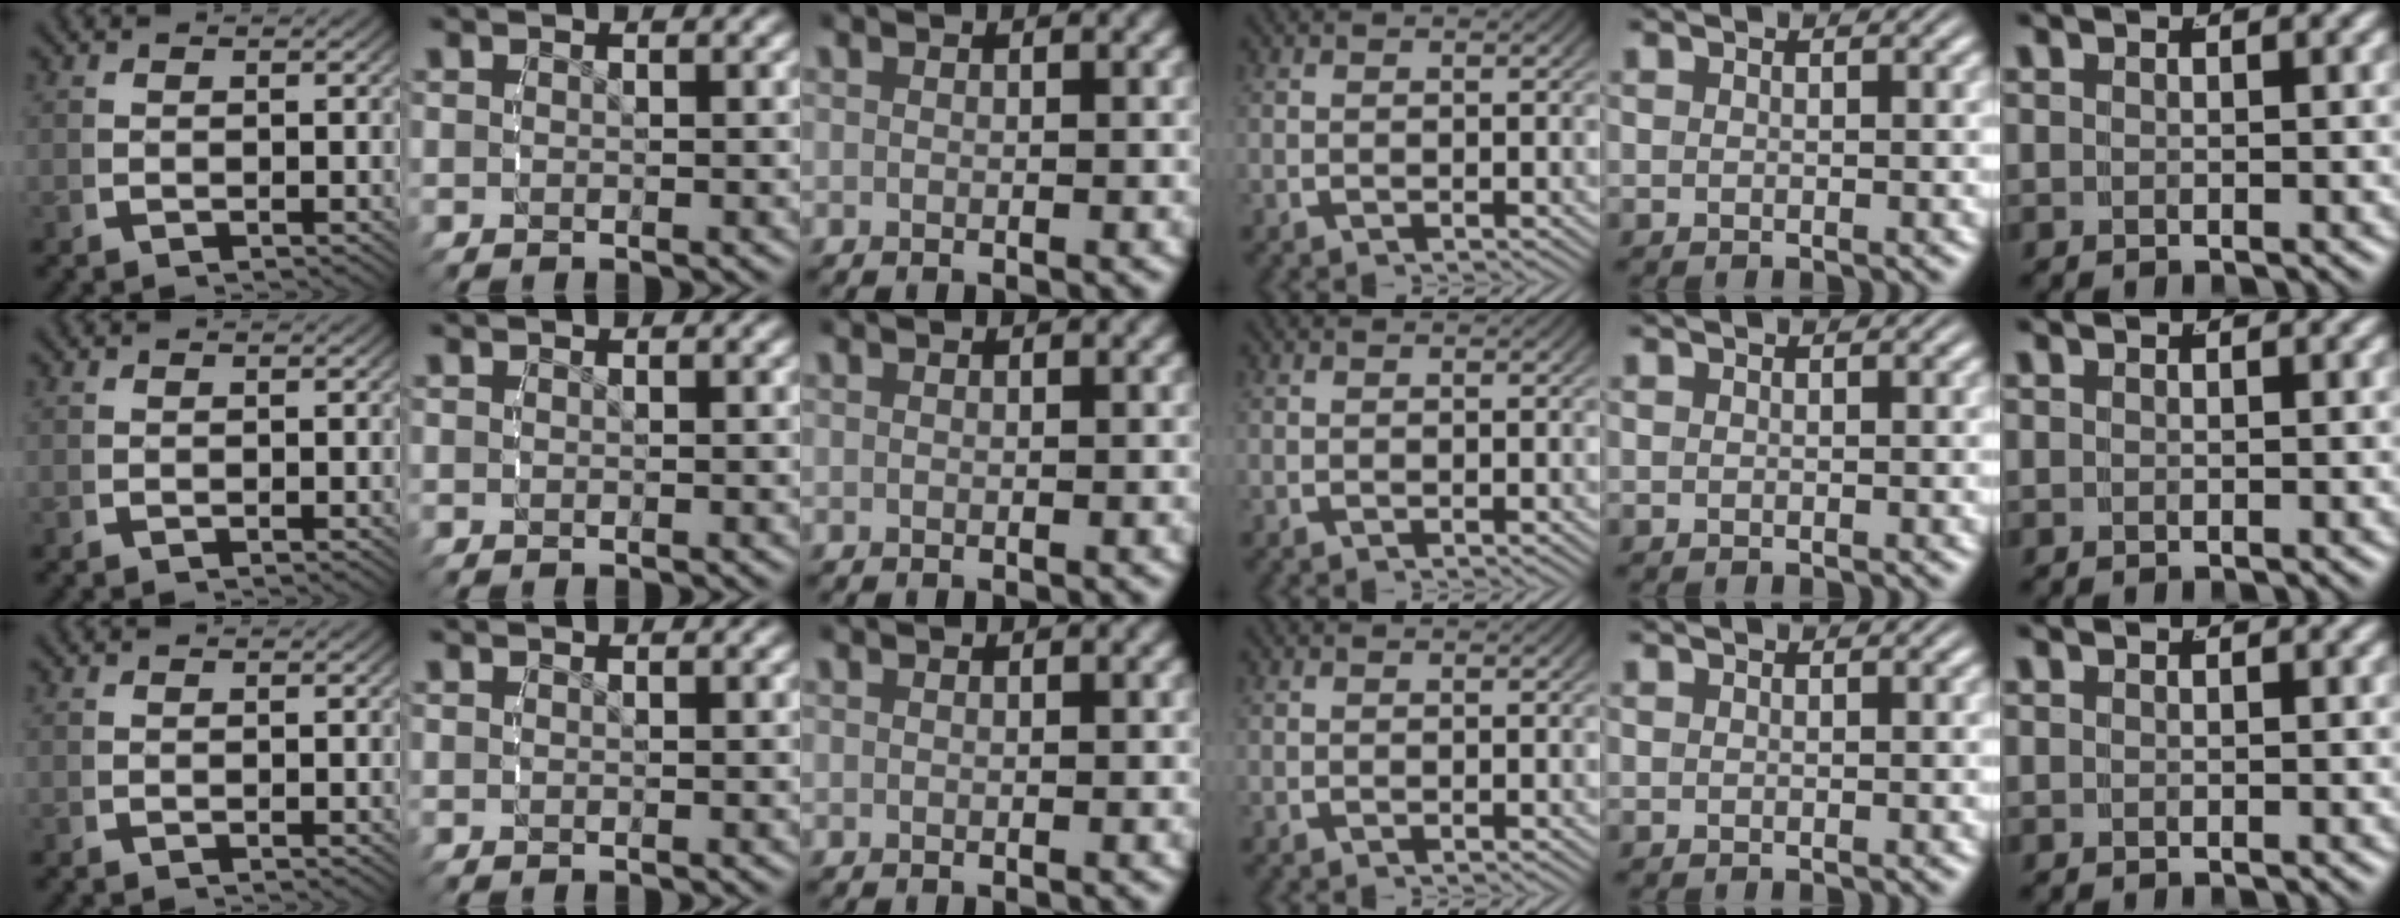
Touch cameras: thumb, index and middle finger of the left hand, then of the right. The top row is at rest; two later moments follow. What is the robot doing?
{"motion": "reach", "object": "toothpaste"}